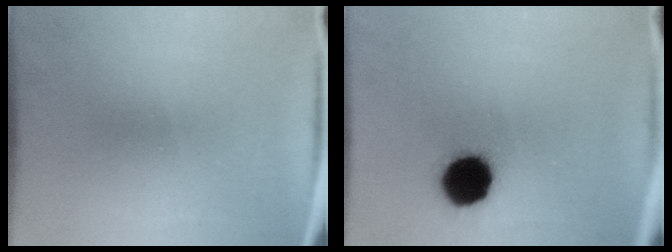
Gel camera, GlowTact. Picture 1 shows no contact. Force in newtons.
{"total": 12.6}